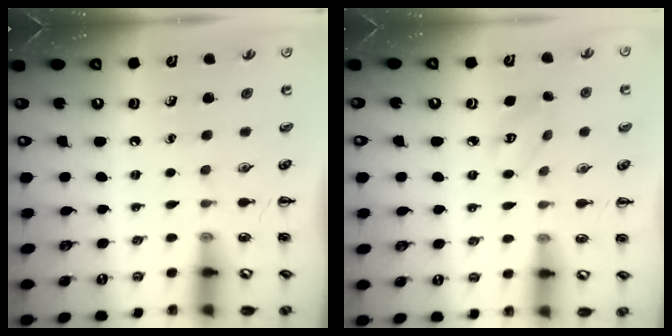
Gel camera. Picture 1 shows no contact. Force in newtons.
{"total": 3.0, "press": 2.9, "slide": 0.7}